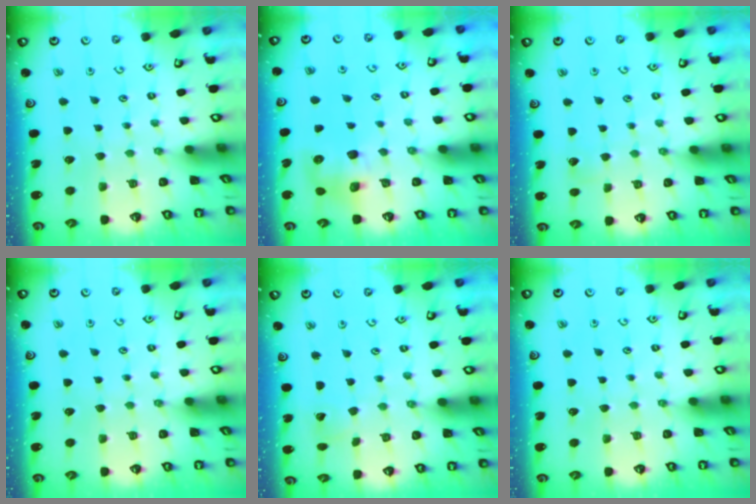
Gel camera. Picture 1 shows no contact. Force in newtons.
{"total": 7.5, "press": 7.4, "slide": 1.0}
{"total": 1.8, "press": 1.8, "slide": 0.2}
{"total": 0.0}
{"total": 2.6, "press": 2.6, "slide": 0.3}
{"total": 0.0}